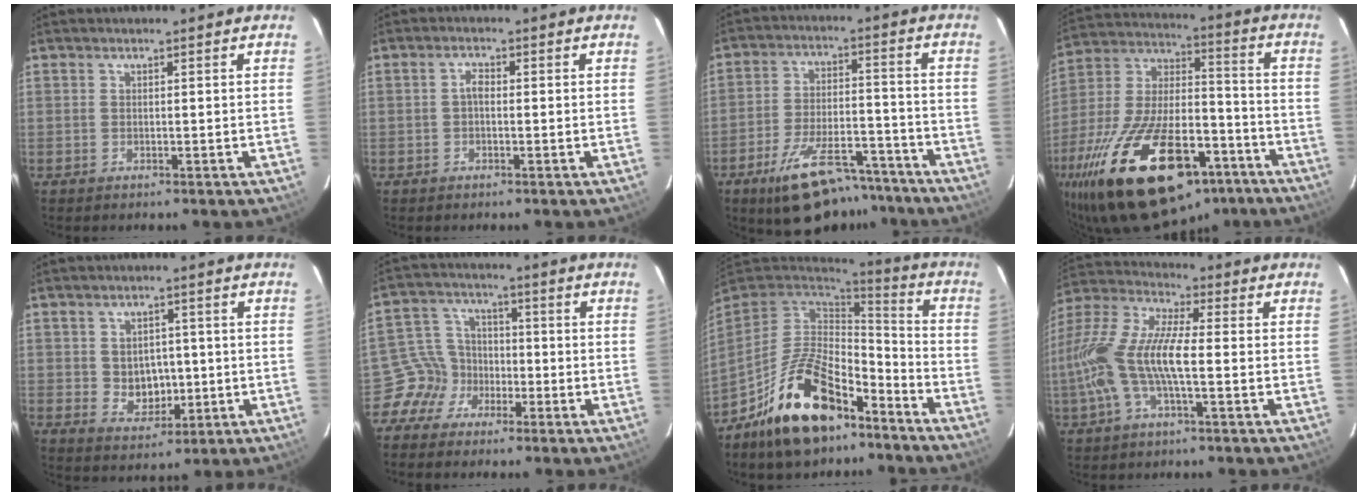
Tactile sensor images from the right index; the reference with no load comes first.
{"total": 1.6, "force": [-0.3, 0.9, 1.3], "torque": [-0.027, 0.008, -0.007]}
{"total": 17.0, "force": [-12.6, 6.7, 9.2], "torque": [-0.168, -0.001, -0.184]}
{"total": 33.9, "force": [-20.7, 14.9, 22.4], "torque": [-0.425, -0.017, -0.312]}
{"total": 5.8, "force": [-0.2, 5.0, 3.0], "torque": [-0.055, 0.003, 0.012]}
{"total": 6.3, "force": [-3.9, 5.0, -0.2], "torque": [-0.003, 0.031, -0.080]}
{"total": 19.1, "force": [-12.2, 9.0, 11.7], "torque": [-0.238, 0.010, -0.198]}
{"total": 15.7, "force": [-2.6, 4.1, 14.9], "torque": [-0.299, 0.000, -0.054]}